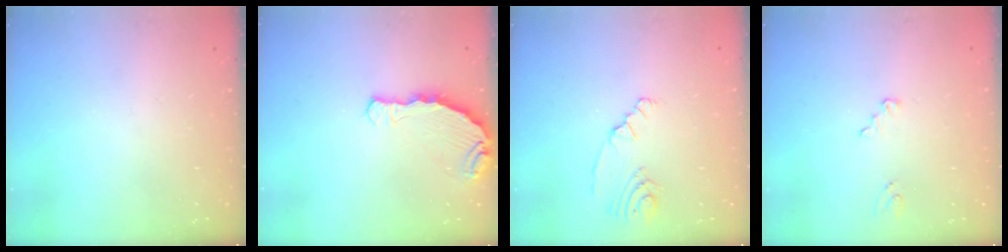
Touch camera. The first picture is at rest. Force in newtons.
{"total": 8.2, "press": 6.5, "slide": 5.1}
{"total": 3.0, "press": 3.0, "slide": 0.4}
{"total": 2.6, "press": 2.5, "slide": 0.3}